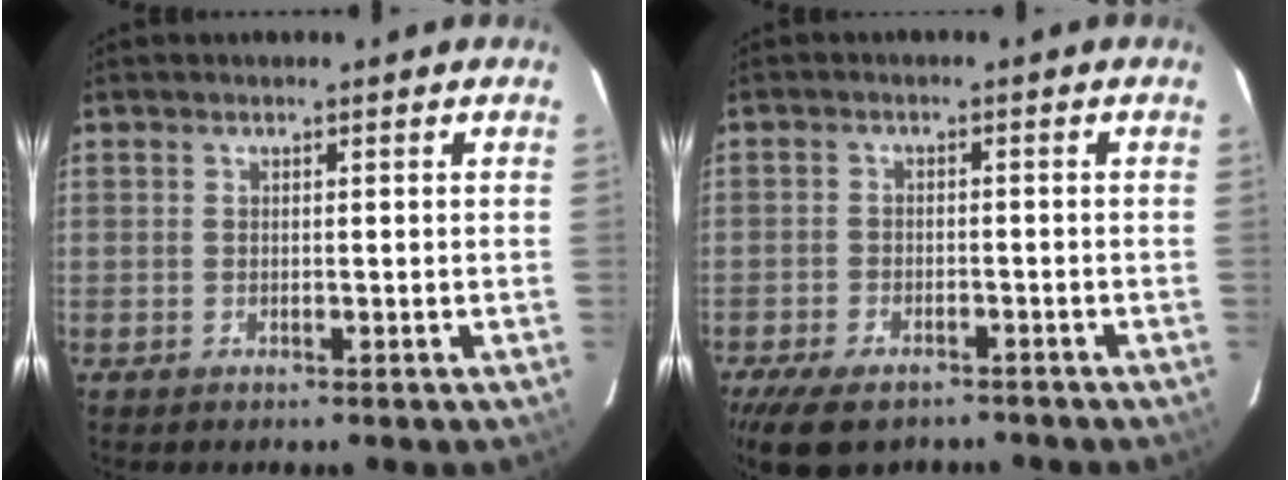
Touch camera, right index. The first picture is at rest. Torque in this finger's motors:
{"motor_torque": [0.98, -1.15, 0.25, -0.01]}